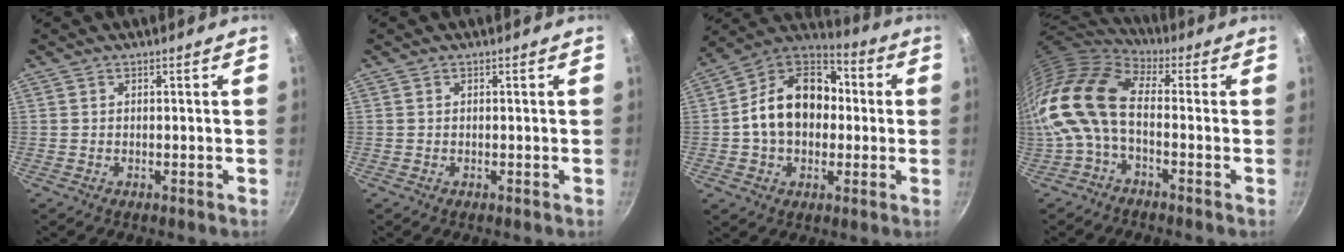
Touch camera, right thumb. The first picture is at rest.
{"total": 0.0}
{"total": 18.4, "force": [0.3, 13.5, 12.4], "torque": [-0.178, 0.042, -0.014]}
{"total": 14.7, "force": [-1.7, 7.7, 12.5], "torque": [-0.250, 0.021, -0.051]}